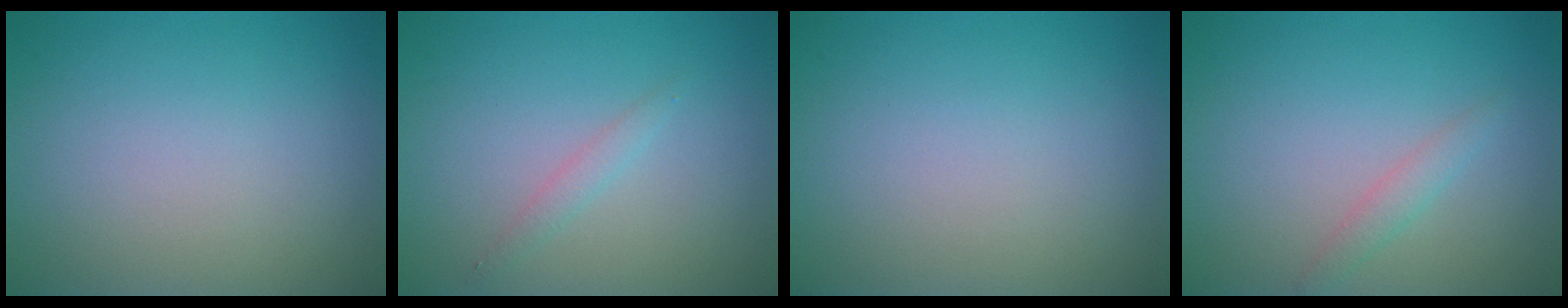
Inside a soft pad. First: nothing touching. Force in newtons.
{"total": 1.0, "press": 1.0, "slide": 0.0}
{"total": 0.0}
{"total": 1.3, "press": 1.3, "slide": 0.0}